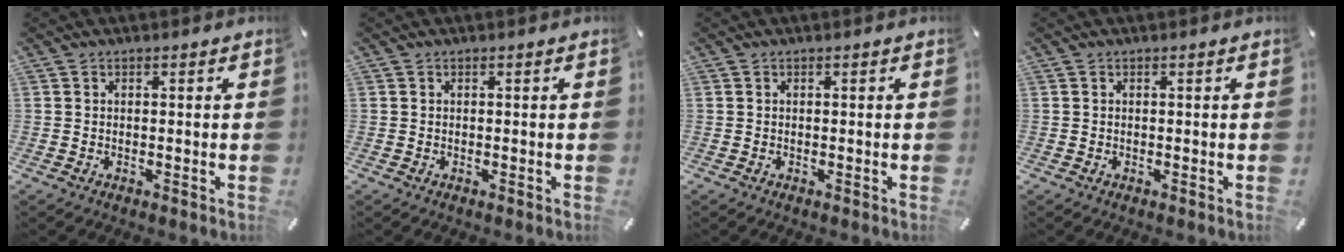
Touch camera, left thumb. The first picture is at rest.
{"total": 0.0}
{"total": 0.0}
{"total": 0.0}